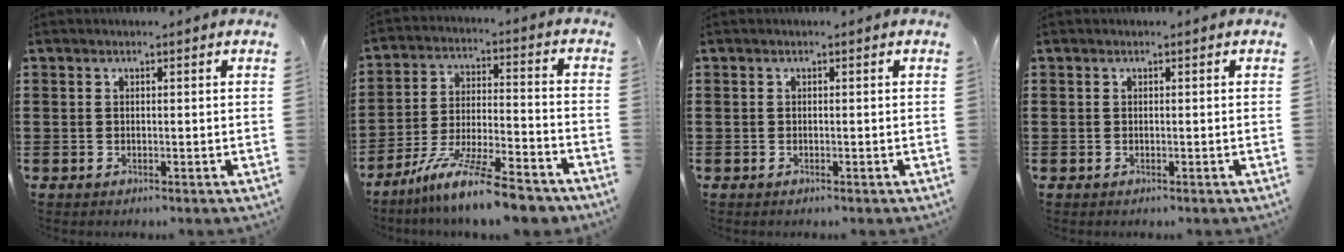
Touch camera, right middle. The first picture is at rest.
{"total": 12.2, "force": [-10.2, 1.1, 6.8], "torque": [-0.123, 0.019, -0.192]}
{"total": 0.0}
{"total": 0.0}